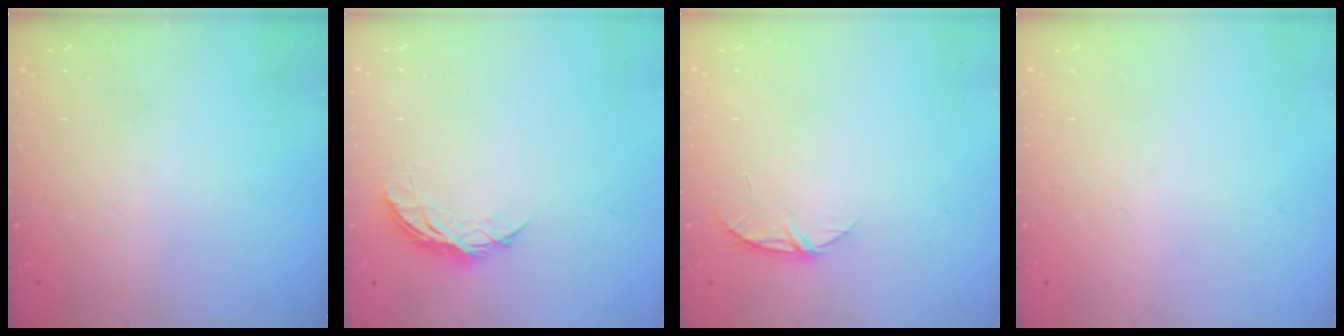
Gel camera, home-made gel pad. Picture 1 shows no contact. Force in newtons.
{"total": 5.2, "press": 5.1, "slide": 0.5}
{"total": 5.4, "press": 5.4, "slide": 0.6}
{"total": 0.0}